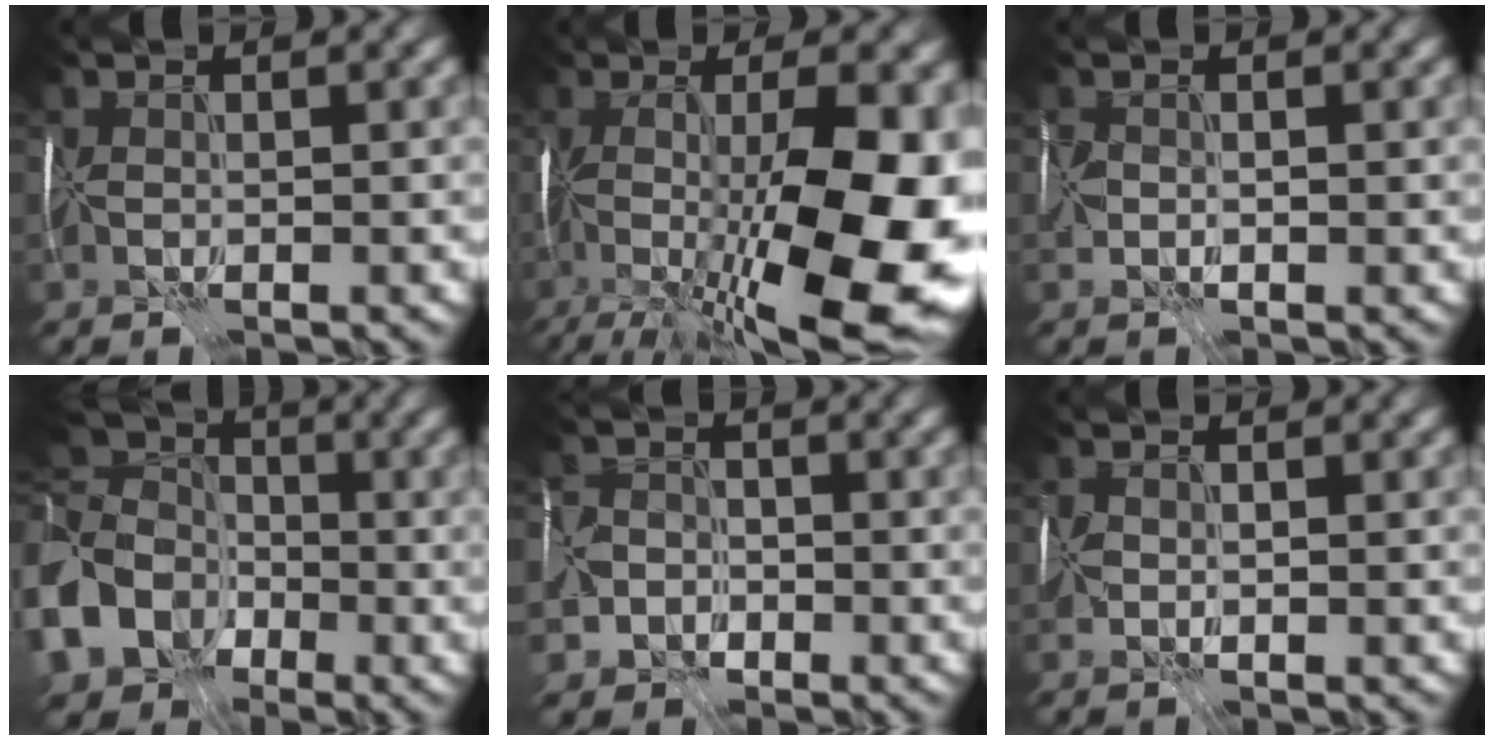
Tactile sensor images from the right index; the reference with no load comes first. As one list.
[{"total": 15.3, "force": [-3.4, 4.0, 14.3], "torque": [-0.236, -0.012, -0.047]}, {"total": 2.0, "force": [-0.5, 1.3, 1.5], "torque": [-0.037, -0.010, -0.008]}, {"total": 11.6, "force": [-3.9, 8.9, 6.3], "torque": [-0.164, -0.018, -0.078]}, {"total": 6.1, "force": [-3.3, 4.7, 1.9], "torque": [-0.030, -0.022, -0.073]}, {"total": 1.4, "force": [0.0, 0.9, 1.1], "torque": [-0.033, -0.003, 0.000]}]